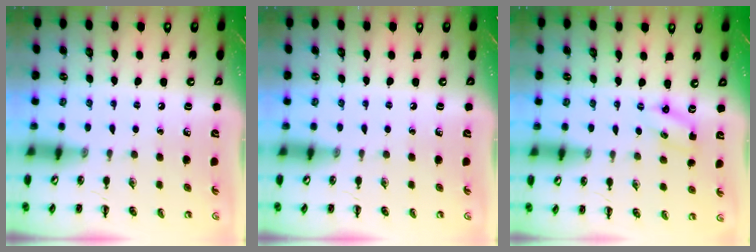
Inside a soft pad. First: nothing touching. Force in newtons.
{"total": 0.0}
{"total": 2.7, "press": 2.6, "slide": 0.8}